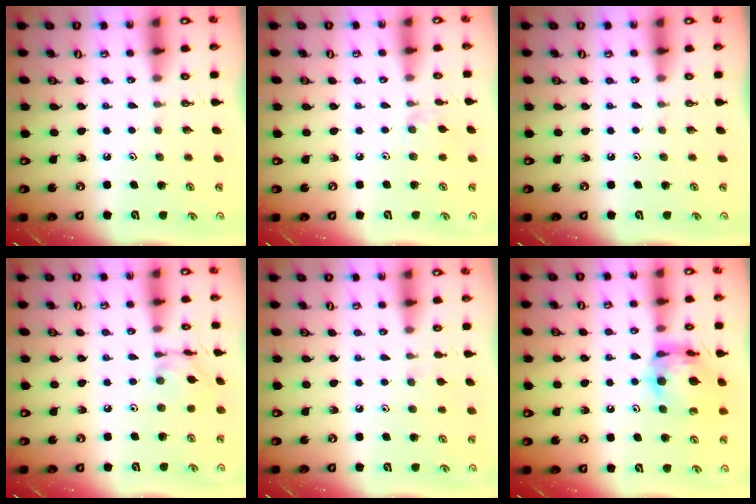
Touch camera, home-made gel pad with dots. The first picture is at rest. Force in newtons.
{"total": 2.6, "press": 2.6, "slide": 0.5}
{"total": 0.0}
{"total": 6.6, "press": 6.6, "slide": 0.3}
{"total": 3.1, "press": 3.0, "slide": 0.5}
{"total": 13.6, "press": 13.5, "slide": 1.5}